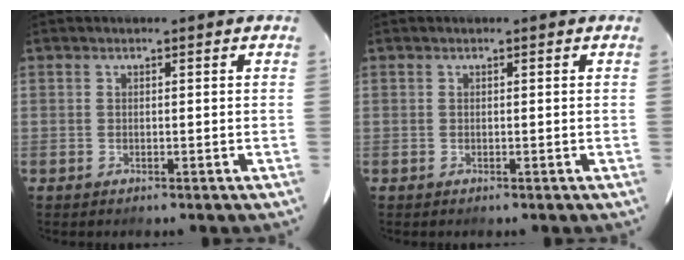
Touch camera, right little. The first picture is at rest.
{"total": 0.0}